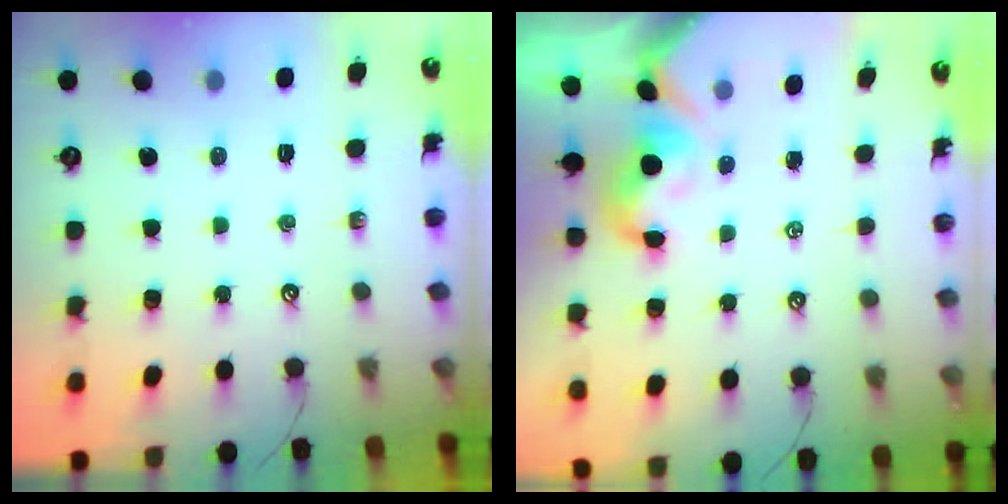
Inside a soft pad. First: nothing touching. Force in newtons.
{"total": 0.9, "press": 0.5, "slide": 0.7}